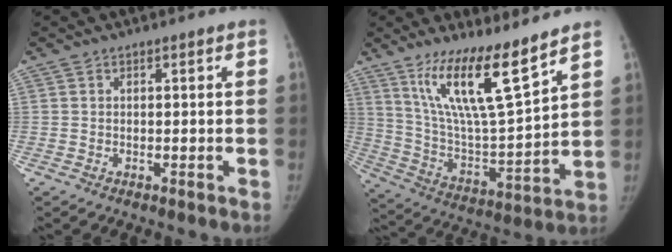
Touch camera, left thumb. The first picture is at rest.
{"total": 16.3, "force": [11.3, 2.2, 11.6], "torque": [-0.191, -0.076, 0.218]}